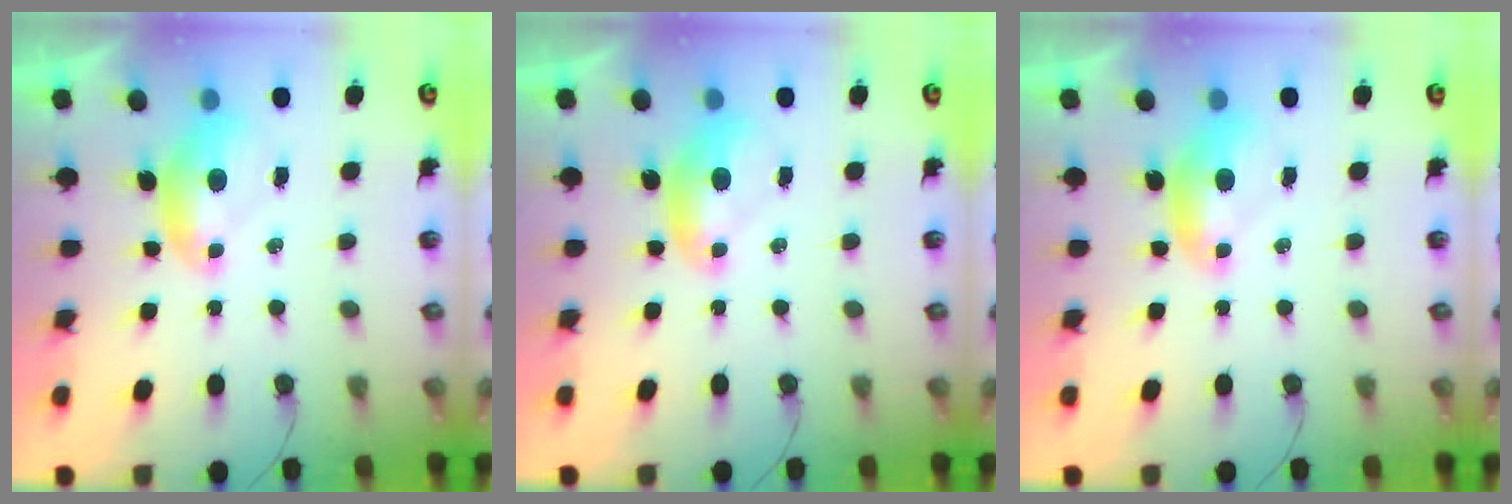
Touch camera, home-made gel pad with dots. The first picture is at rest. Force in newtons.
{"total": 0.0}
{"total": 0.0}